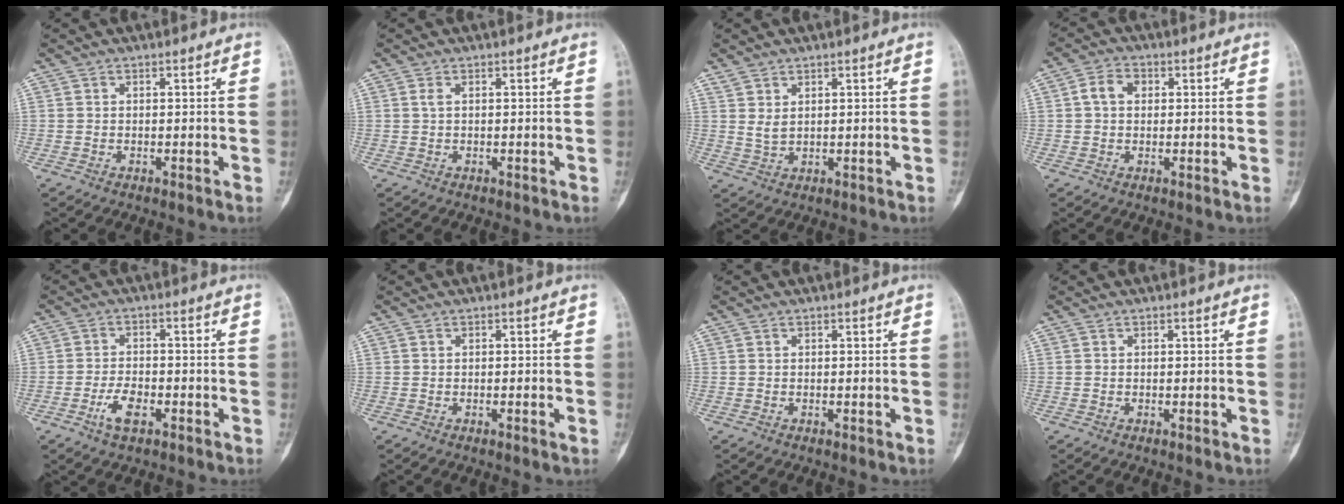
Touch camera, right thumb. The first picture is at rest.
{"total": 0.7, "force": [0.2, 0.2, 0.7], "torque": [-0.021, 0.003, 0.004]}
{"total": 2.3, "force": [1.3, 1.2, 1.5], "torque": [-0.029, -0.009, 0.034]}
{"total": 4.2, "force": [0.8, 3.2, 2.7], "torque": [-0.044, 0.012, 0.009]}
{"total": 4.8, "force": [-2.3, 2.3, 3.6], "torque": [-0.068, 0.012, -0.043]}
{"total": 0.7, "force": [-0.3, 0.0, 0.7], "torque": [-0.015, 0.002, -0.003]}
{"total": 0.0}
{"total": 0.0}